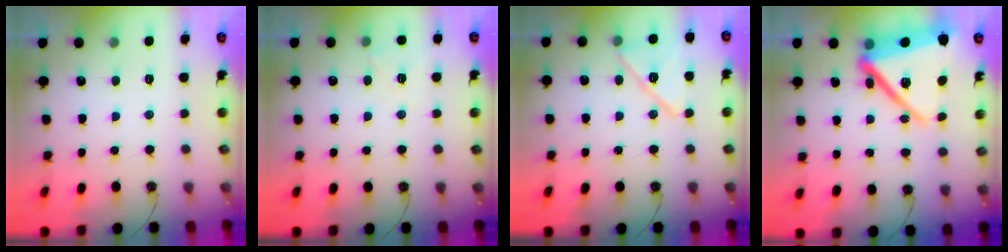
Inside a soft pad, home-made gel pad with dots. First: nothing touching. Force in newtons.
{"total": 4.9, "press": 4.5, "slide": 1.9}
{"total": 13.1, "press": 13.1, "slide": 0.7}
{"total": 20.9, "press": 20.5, "slide": 4.0}